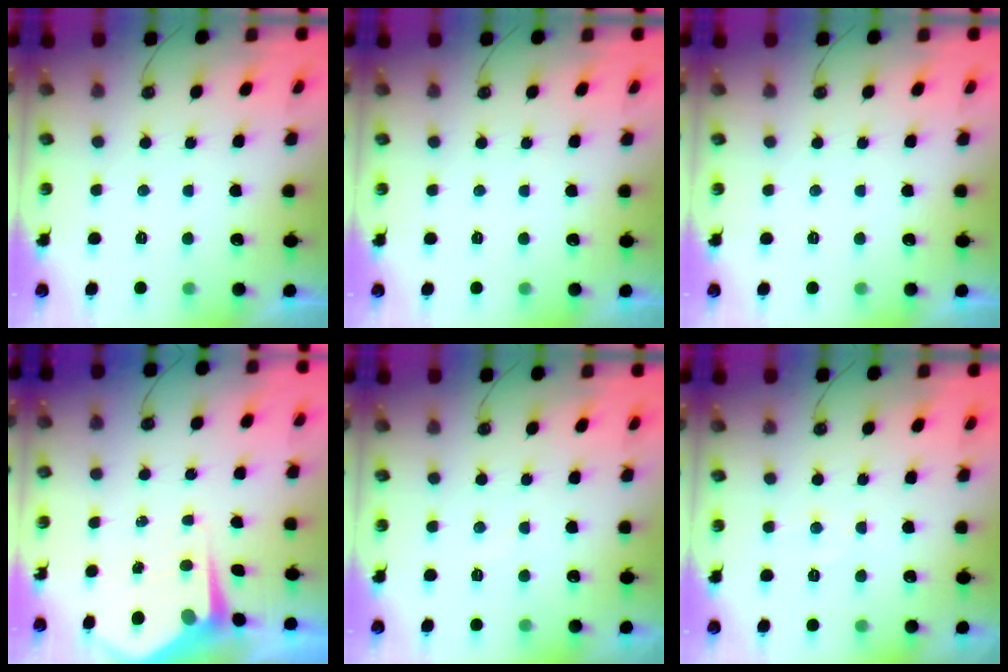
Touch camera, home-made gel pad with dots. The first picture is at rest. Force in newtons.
{"total": 0.0}
{"total": 0.0}
{"total": 5.2, "press": 5.2, "slide": 0.4}
{"total": 3.5, "press": 3.5, "slide": 0.6}
{"total": 4.3, "press": 4.2, "slide": 0.9}